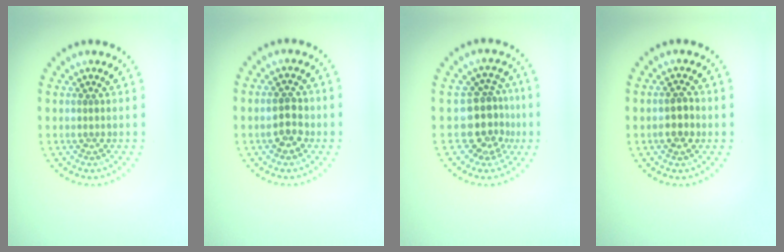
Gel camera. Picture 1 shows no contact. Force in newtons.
{"total": 2.6, "press": 2.6, "slide": 0.3}
{"total": 4.0, "press": 3.1, "slide": 2.5}
{"total": 2.4, "press": 2.4, "slide": 0.5}